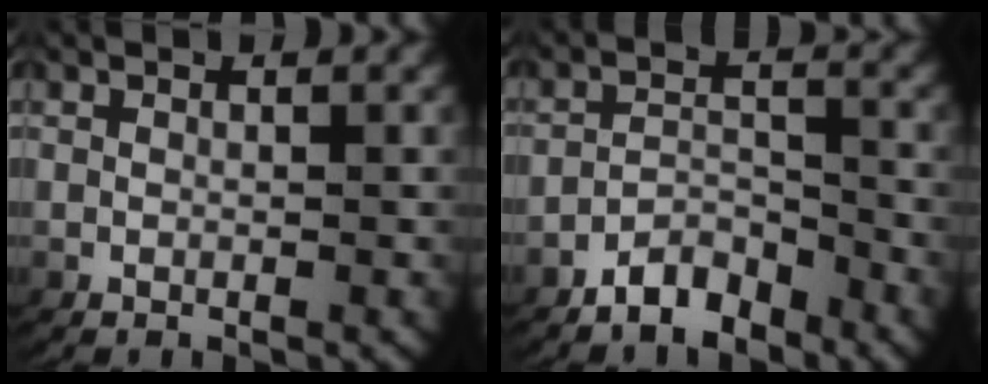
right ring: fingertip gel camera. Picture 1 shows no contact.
{"total": 3.7, "force": [-3.3, 1.4, 1.0], "torque": [-0.010, -0.001, -0.062]}